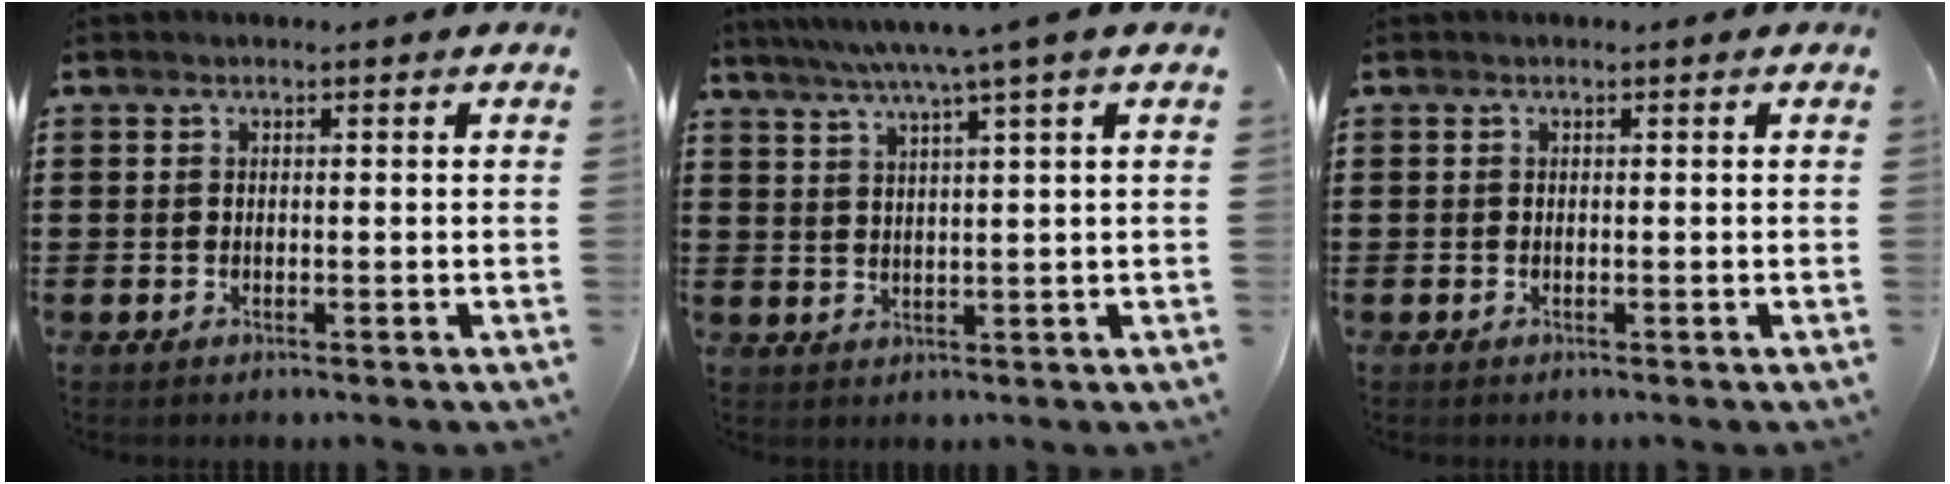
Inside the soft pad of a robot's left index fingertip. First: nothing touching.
{"total": 5.0, "force": [3.4, -1.0, 3.6], "torque": [-0.077, -0.011, 0.055]}
{"total": 0.0}